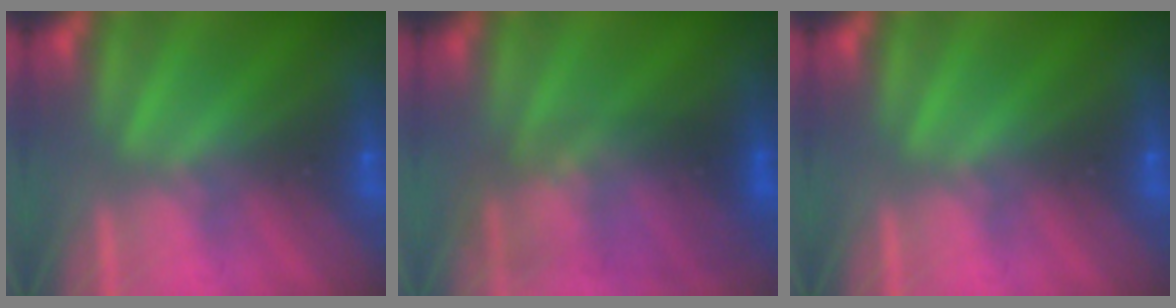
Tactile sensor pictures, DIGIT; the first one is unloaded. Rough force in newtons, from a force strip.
{"total": 2.7}
{"total": 0.0}